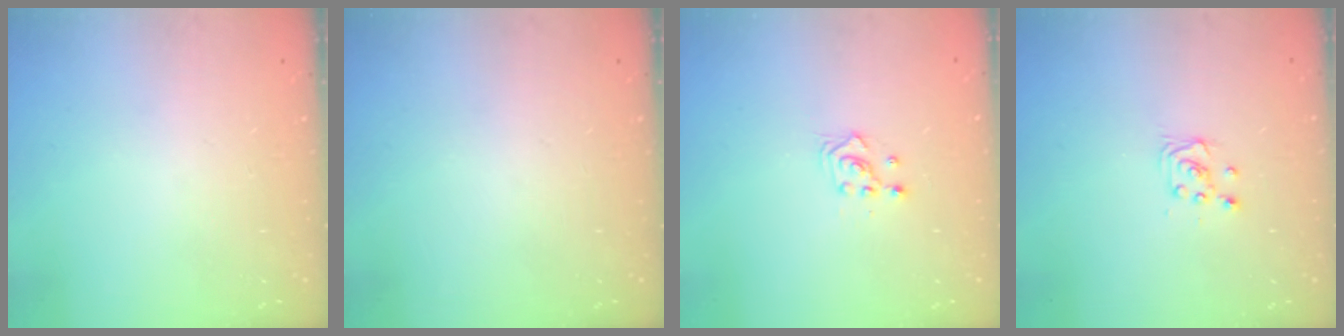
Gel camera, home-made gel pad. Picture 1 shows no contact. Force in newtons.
{"total": 0.0}
{"total": 2.3, "press": 2.3, "slide": 0.3}
{"total": 3.4, "press": 3.4, "slide": 0.4}